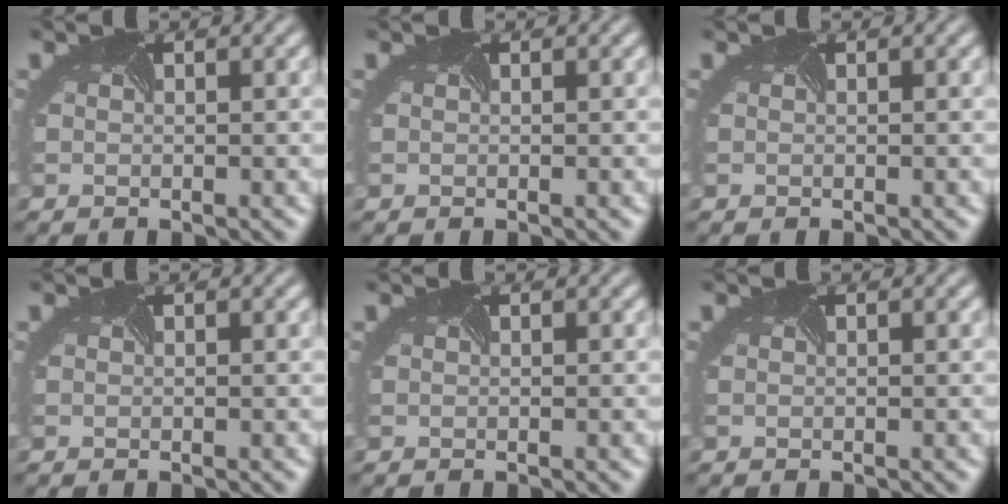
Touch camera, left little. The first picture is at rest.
{"total": 0.0}
{"total": 0.0}
{"total": 0.0}
{"total": 0.0}
{"total": 0.0}